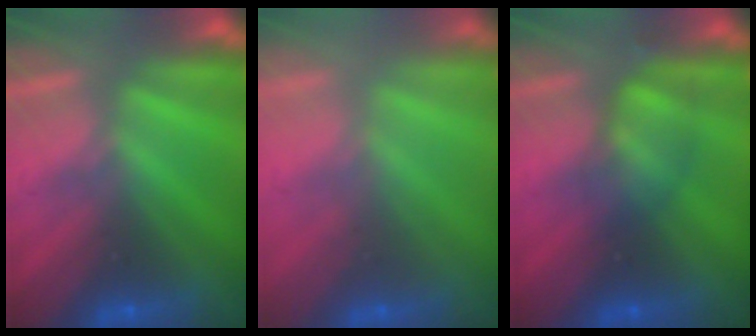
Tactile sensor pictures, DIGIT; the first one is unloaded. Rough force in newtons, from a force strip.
{"total": 2.3}
{"total": 2.4}